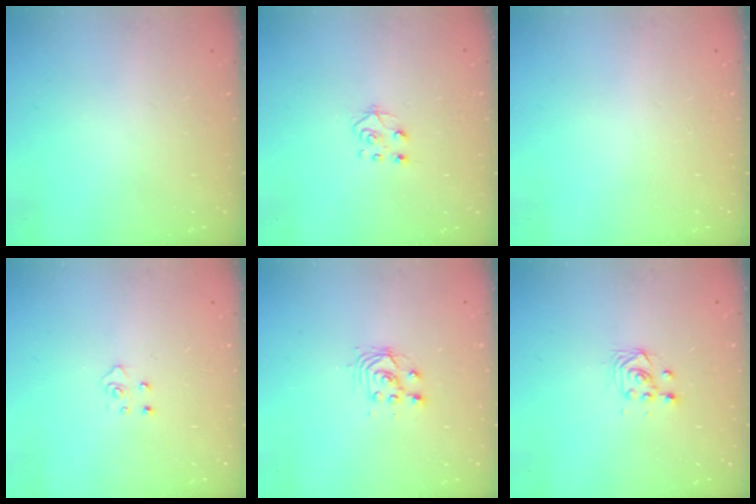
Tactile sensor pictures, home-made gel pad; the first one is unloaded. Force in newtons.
{"total": 6.9, "press": 6.9, "slide": 0.6}
{"total": 0.0}
{"total": 4.1, "press": 4.0, "slide": 0.5}
{"total": 3.6, "press": 3.6, "slide": 0.3}
{"total": 3.2, "press": 2.9, "slide": 1.4}